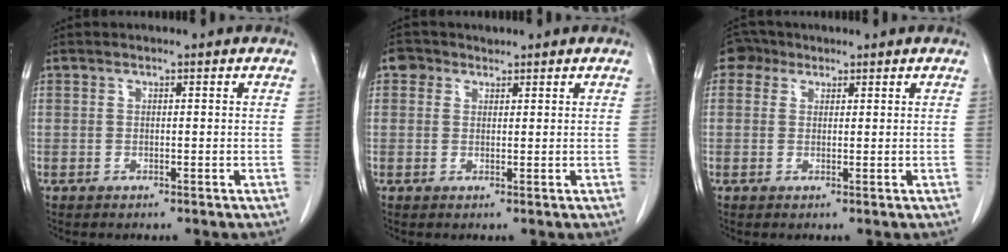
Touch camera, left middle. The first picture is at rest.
{"total": 2.1, "force": [1.3, 1.6, 0.3], "torque": [-0.006, 0.012, 0.019]}
{"total": 2.6, "force": [1.6, 2.1, 0.4], "torque": [-0.008, 0.011, 0.024]}